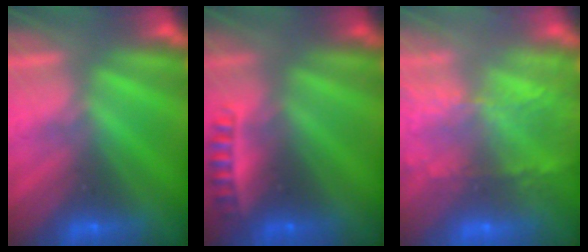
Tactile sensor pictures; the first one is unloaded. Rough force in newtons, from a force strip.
{"total": 2.4}
{"total": 12.7}